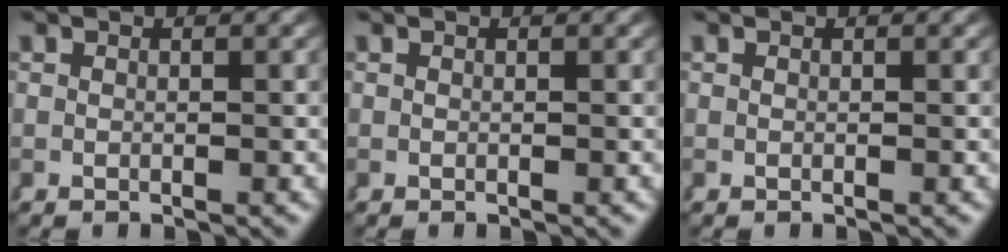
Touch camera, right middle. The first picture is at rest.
{"total": 0.0}
{"total": 0.0}